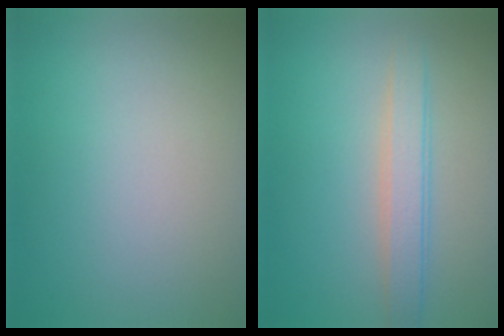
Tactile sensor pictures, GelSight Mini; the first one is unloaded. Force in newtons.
{"total": 2.7, "press": 2.7, "slide": 0.0}